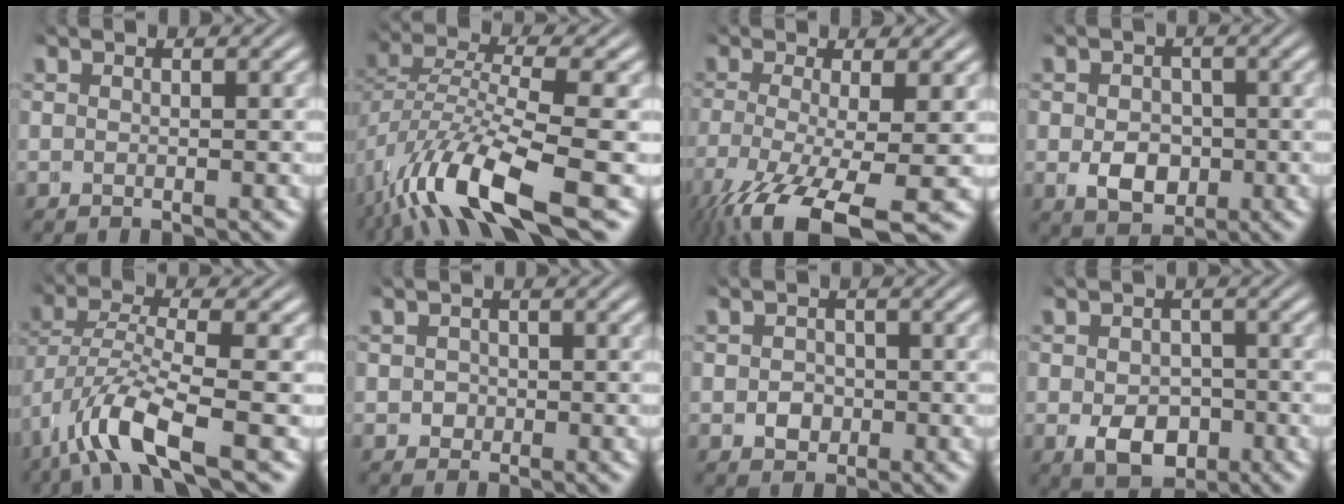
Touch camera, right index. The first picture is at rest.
{"total": 8.0, "force": [-3.4, 3.1, 6.5], "torque": [-0.142, -0.032, -0.036]}
{"total": 6.9, "force": [-4.5, 2.1, 4.9], "torque": [-0.109, -0.050, -0.043]}
{"total": 3.5, "force": [-0.6, 2.7, 2.0], "torque": [-0.022, -0.017, -0.001]}
{"total": 5.2, "force": [-1.7, 2.1, 4.5], "torque": [-0.114, -0.027, -0.012]}
{"total": 0.7, "force": [0.0, 0.6, -0.4], "torque": [0.012, -0.005, 0.000]}
{"total": 0.9, "force": [-0.1, 0.9, 0.2], "torque": [0.008, -0.005, 0.002]}
{"total": 4.1, "force": [-1.4, 3.1, 2.2], "torque": [-0.029, -0.026, -0.011]}